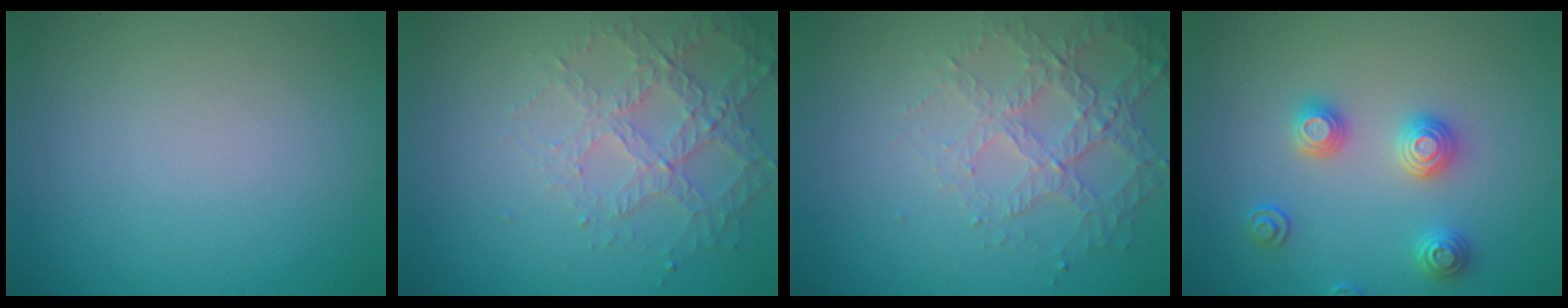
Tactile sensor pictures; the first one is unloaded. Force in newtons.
{"total": 4.3, "press": 3.2, "slide": 2.9}
{"total": 4.3, "press": 3.2, "slide": 2.9}
{"total": 2.8, "press": 2.8, "slide": 0.2}